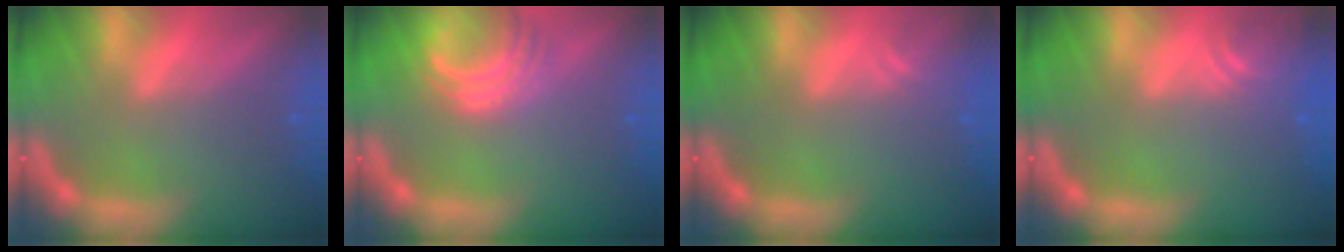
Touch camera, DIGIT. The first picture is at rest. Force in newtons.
{"total": 4.5}
{"total": 1.5}
{"total": 3.0}